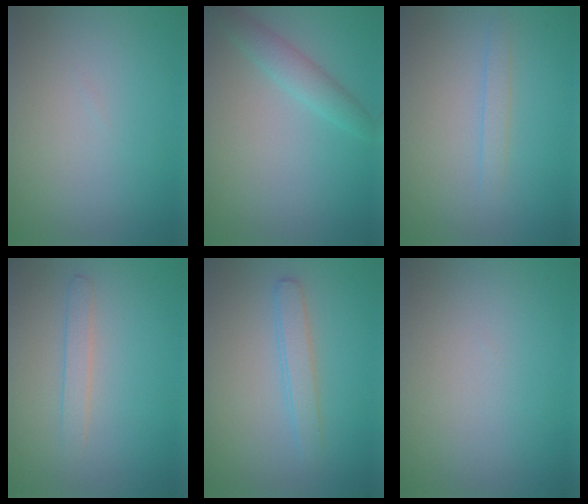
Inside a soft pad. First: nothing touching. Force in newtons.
{"total": 2.3, "press": 2.3, "slide": 0.1}
{"total": 1.1, "press": 1.1, "slide": 0.0}
{"total": 1.4, "press": 1.4, "slide": 0.0}
{"total": 2.0, "press": 2.0, "slide": 0.0}
{"total": 0.0}